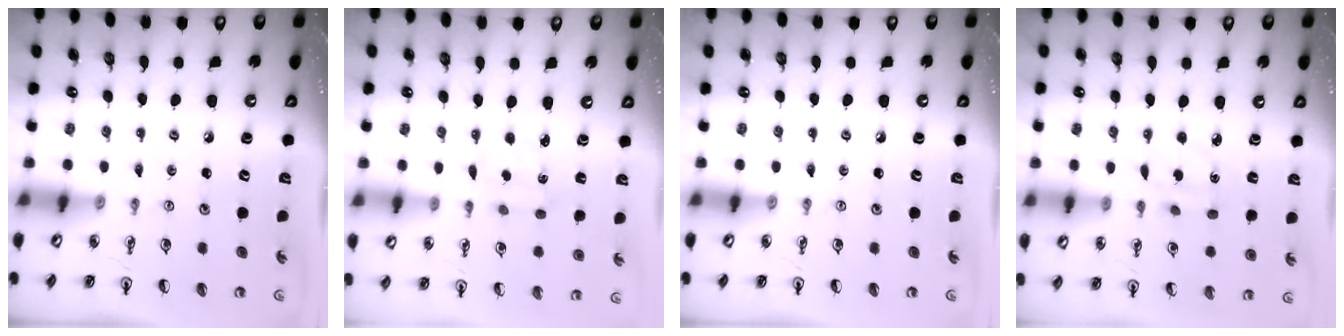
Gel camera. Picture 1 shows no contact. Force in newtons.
{"total": 2.0, "press": 1.9, "slide": 0.7}
{"total": 0.0}
{"total": 3.0, "press": 2.9, "slide": 0.8}